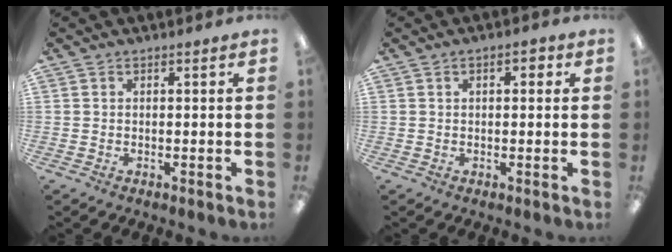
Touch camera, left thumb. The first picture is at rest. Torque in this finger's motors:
{"motor_torque": [-0.25, 0.02, -0.33, -0.09, 0.00]}